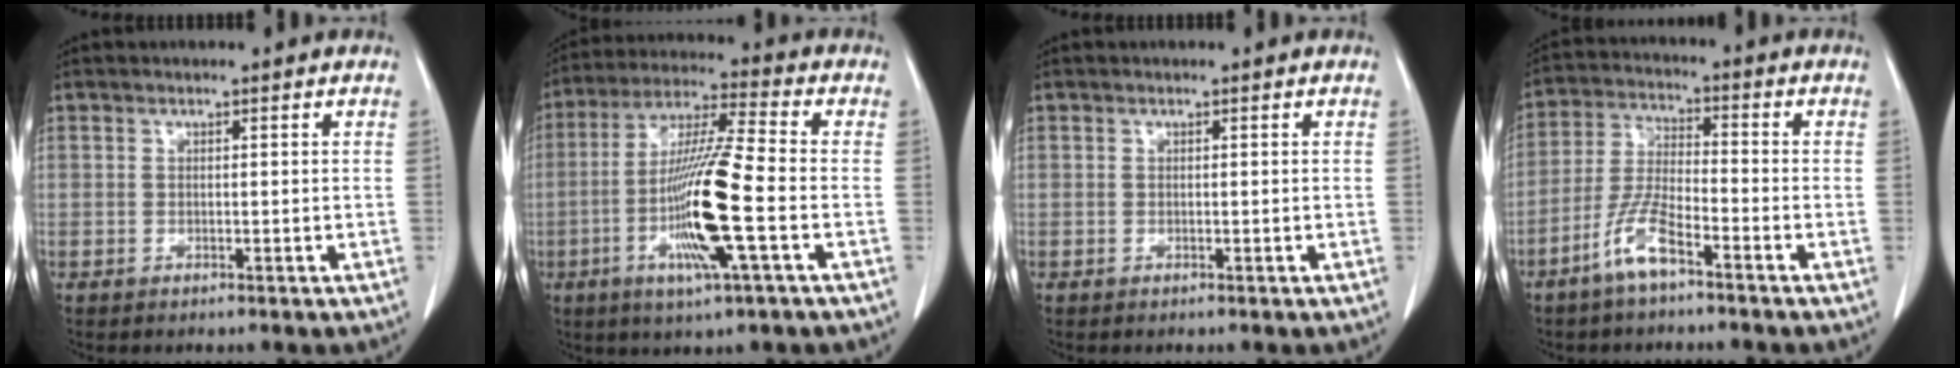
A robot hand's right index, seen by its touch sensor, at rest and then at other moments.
{"total": 14.7, "force": [-3.9, 0.2, 14.1], "torque": [-0.281, -0.012, -0.079]}
{"total": 0.0}
{"total": 7.3, "force": [-4.7, 1.3, 5.5], "torque": [-0.121, -0.004, -0.096]}